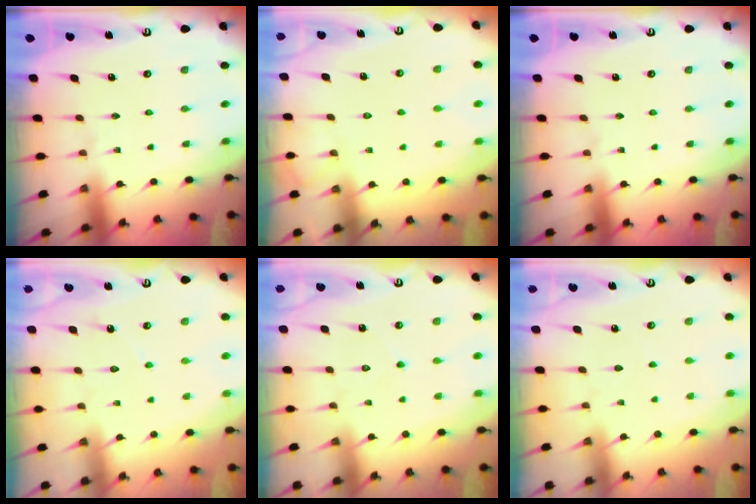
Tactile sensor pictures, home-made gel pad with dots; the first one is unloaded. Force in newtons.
{"total": 4.5, "press": 4.5, "slide": 0.5}
{"total": 0.0}
{"total": 5.5, "press": 5.4, "slide": 0.5}
{"total": 5.1, "press": 5.0, "slide": 0.4}
{"total": 3.0, "press": 2.9, "slide": 0.4}